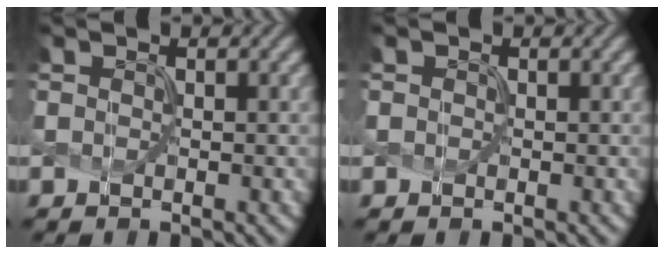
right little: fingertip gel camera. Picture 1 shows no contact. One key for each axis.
{"total": 0.0}